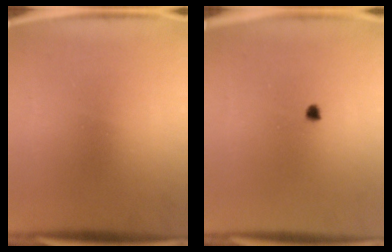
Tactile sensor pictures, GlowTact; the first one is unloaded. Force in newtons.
{"total": 1.0}